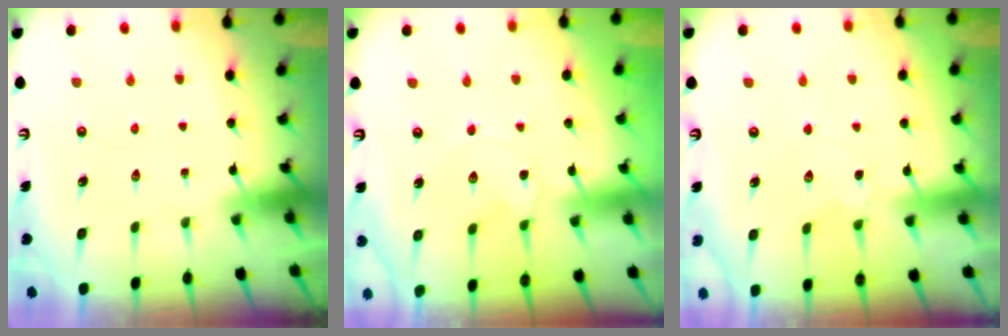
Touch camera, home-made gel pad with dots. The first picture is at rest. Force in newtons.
{"total": 0.8, "press": 0.7, "slide": 0.2}
{"total": 2.8, "press": 2.7, "slide": 0.5}